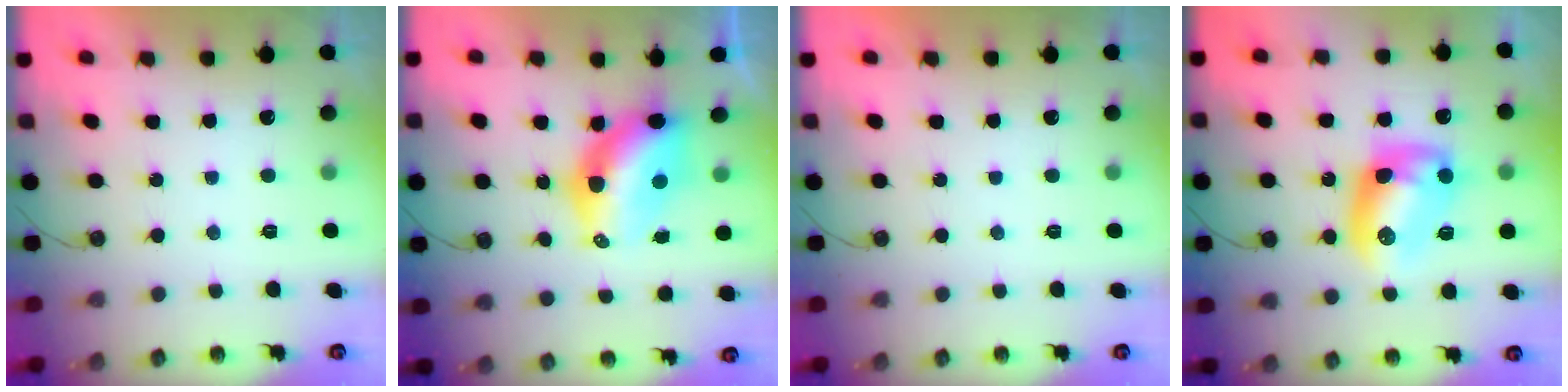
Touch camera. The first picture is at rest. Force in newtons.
{"total": 10.4, "press": 10.4, "slide": 0.9}
{"total": 0.0}
{"total": 12.2, "press": 12.2, "slide": 0.7}